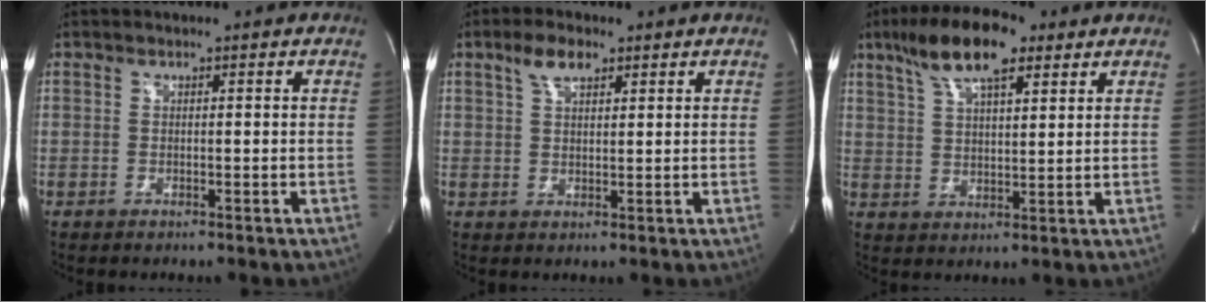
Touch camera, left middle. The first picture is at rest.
{"total": 4.1, "force": [2.5, 1.8, 2.8], "torque": [-0.058, 0.012, 0.051]}
{"total": 11.2, "force": [6.9, 3.4, 8.2], "torque": [-0.153, 0.020, 0.122]}